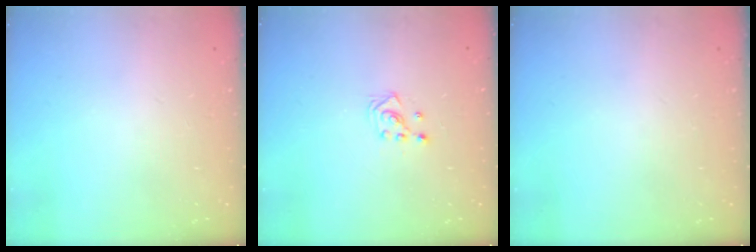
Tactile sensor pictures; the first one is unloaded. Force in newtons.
{"total": 2.9, "press": 2.9, "slide": 0.4}
{"total": 0.0}